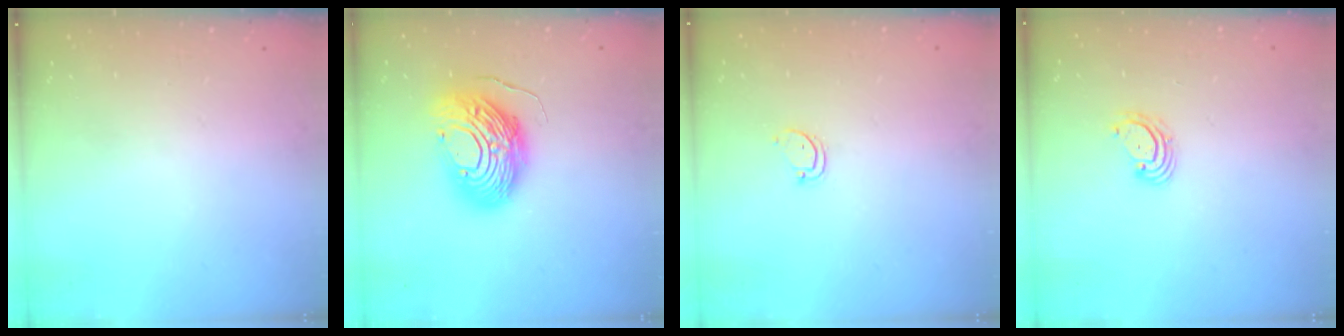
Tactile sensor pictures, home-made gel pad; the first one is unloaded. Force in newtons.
{"total": 16.1, "press": 16.0, "slide": 1.6}
{"total": 2.6, "press": 2.6, "slide": 0.3}
{"total": 2.9, "press": 2.9, "slide": 0.1}